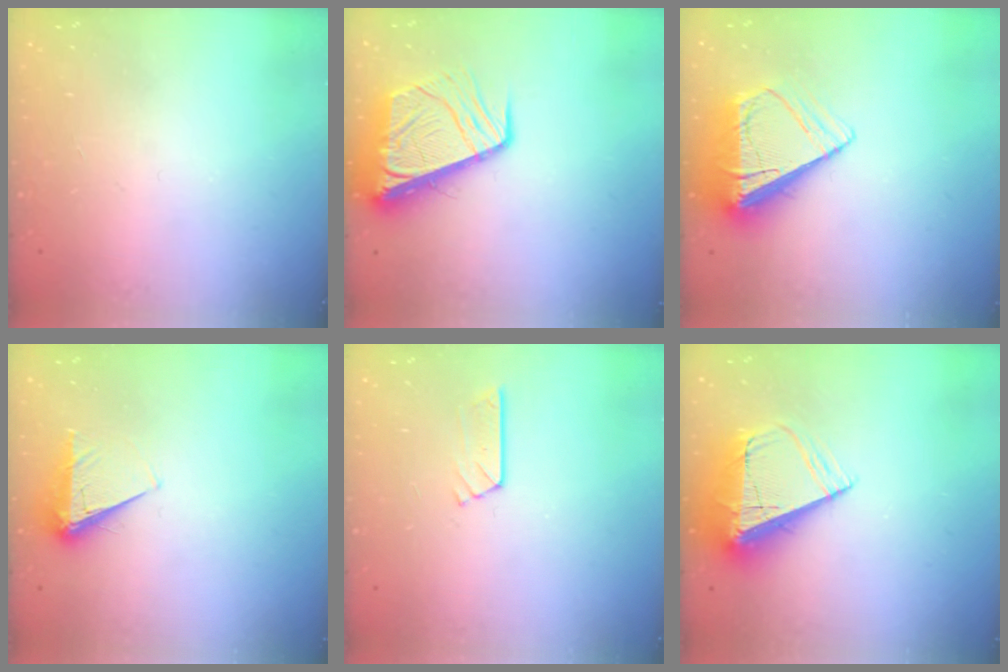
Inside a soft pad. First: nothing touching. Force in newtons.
{"total": 10.6, "press": 10.5, "slide": 1.4}
{"total": 9.9, "press": 9.8, "slide": 1.4}
{"total": 5.3, "press": 5.3, "slide": 0.6}
{"total": 3.9, "press": 3.9, "slide": 0.4}
{"total": 12.0, "press": 11.9, "slide": 0.8}